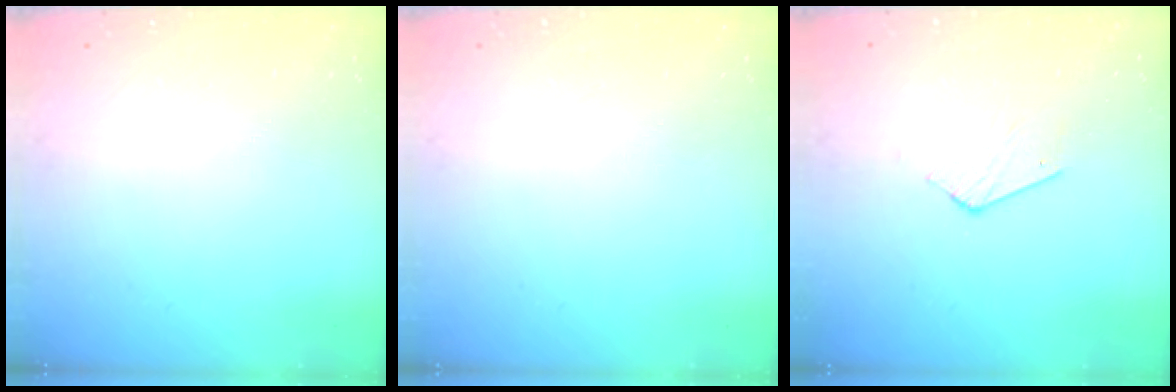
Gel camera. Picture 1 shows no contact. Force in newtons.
{"total": 0.0}
{"total": 2.6, "press": 2.6, "slide": 0.2}